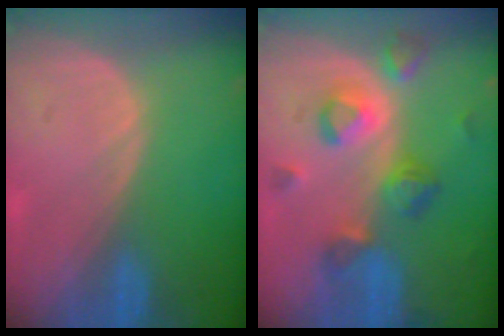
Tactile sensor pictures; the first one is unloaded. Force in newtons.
{"total": 8.0, "press": 7.7, "slide": 2.2}